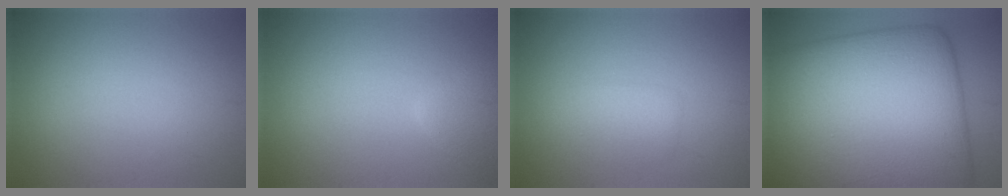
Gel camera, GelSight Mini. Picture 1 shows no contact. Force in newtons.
{"total": 2.2, "press": 2.2, "slide": 0.2}
{"total": 1.9, "press": 1.9, "slide": 0.1}
{"total": 20.0, "press": 20.0, "slide": 0.3}